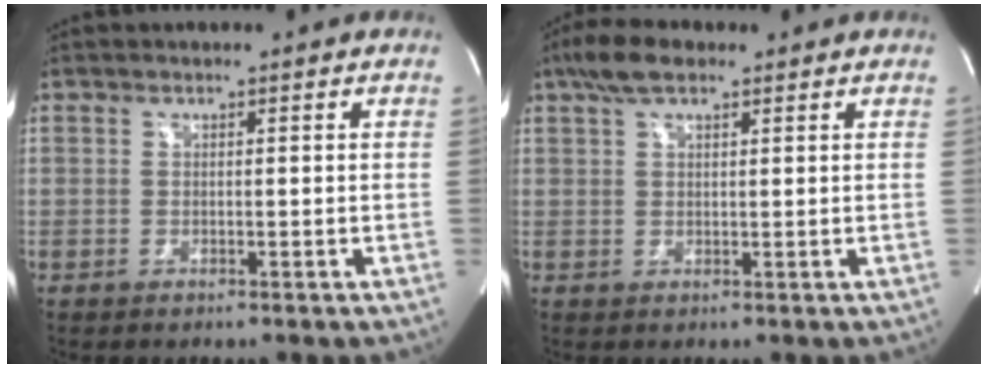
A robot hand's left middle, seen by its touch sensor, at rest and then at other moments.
{"total": 5.1, "force": [3.4, 1.8, 3.3], "torque": [-0.075, 0.020, 0.062]}